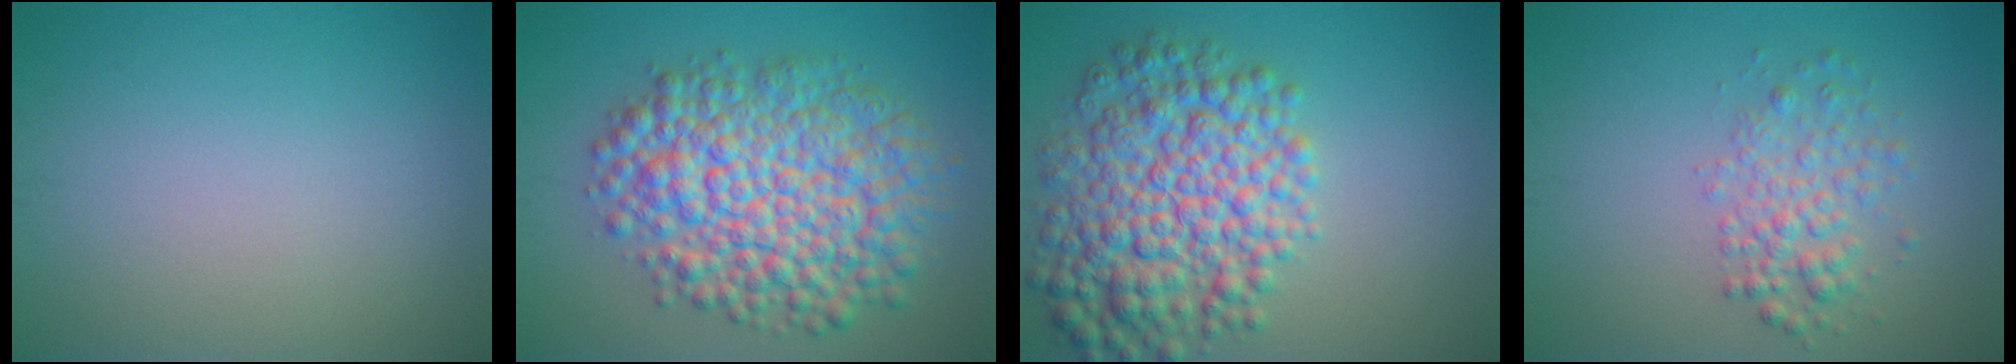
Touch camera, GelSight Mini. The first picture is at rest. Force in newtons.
{"total": 10.1, "press": 10.1, "slide": 0.2}
{"total": 8.8, "press": 8.8, "slide": 0.0}
{"total": 2.8, "press": 2.8, "slide": 0.1}